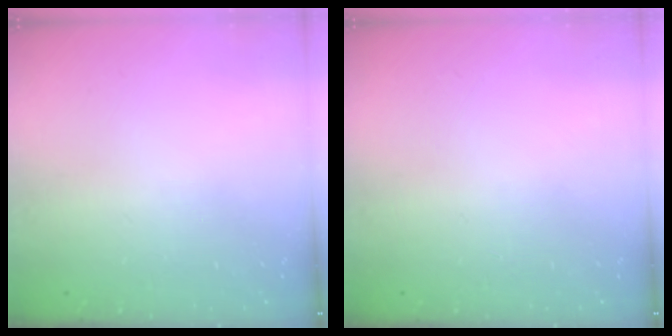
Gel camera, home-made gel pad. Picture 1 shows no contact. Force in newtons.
{"total": 0.0}